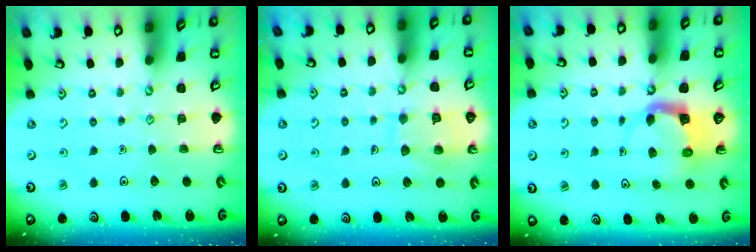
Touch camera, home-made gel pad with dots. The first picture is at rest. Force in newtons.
{"total": 10.6, "press": 10.6, "slide": 0.9}
{"total": 3.7, "press": 3.6, "slide": 0.7}